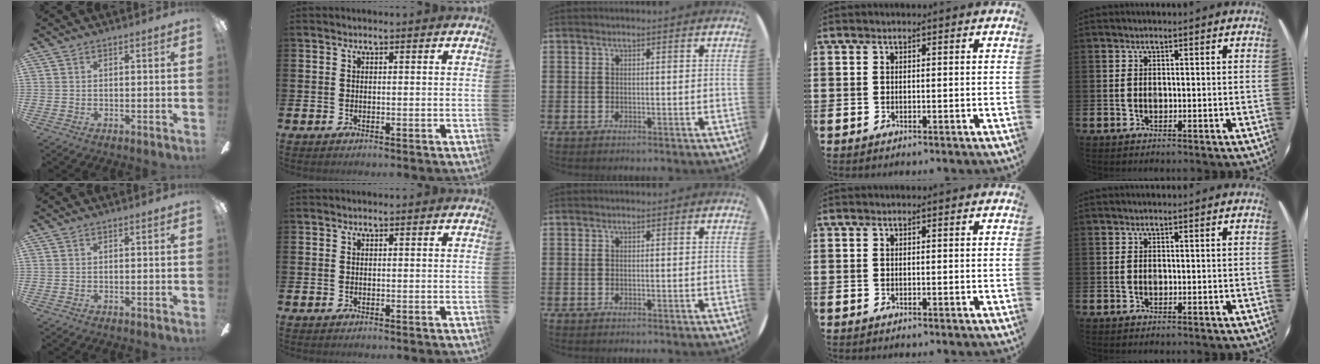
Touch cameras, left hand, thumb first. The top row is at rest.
{}